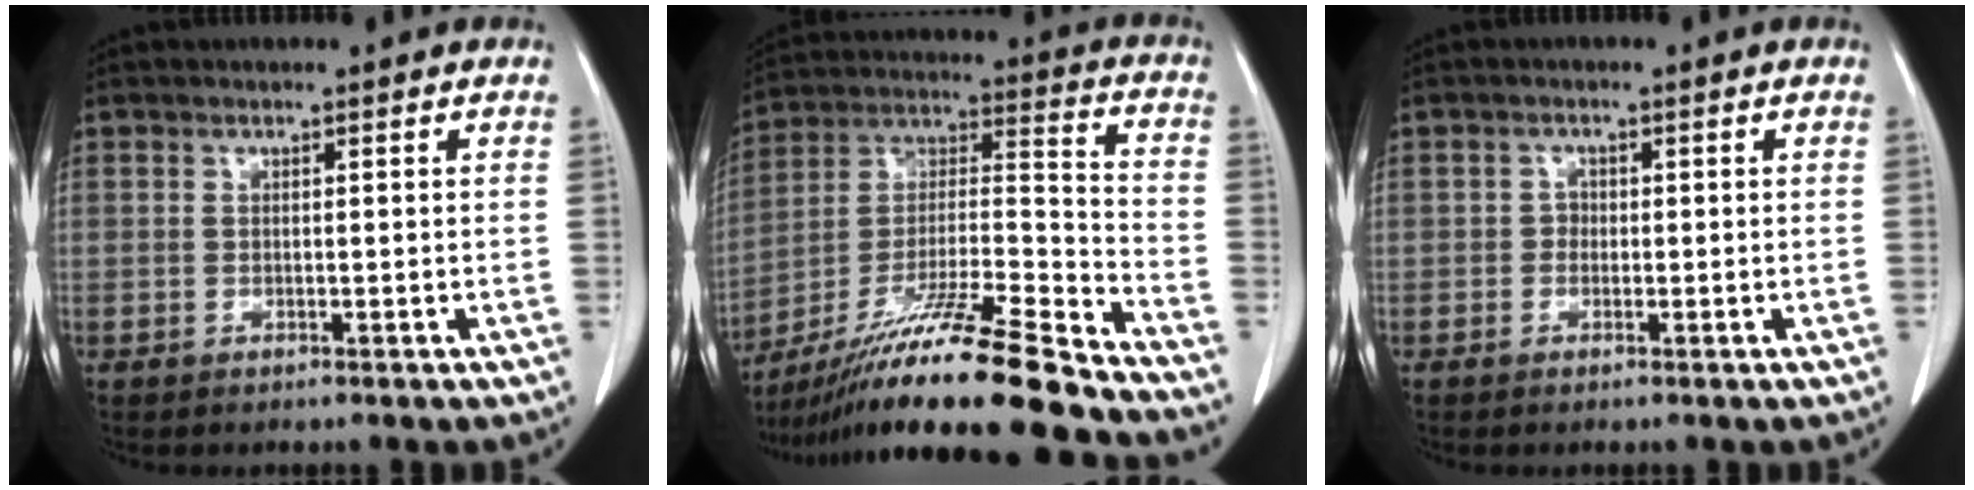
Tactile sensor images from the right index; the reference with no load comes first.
{"total": 22.7, "force": [-18.1, -0.5, 13.6], "torque": [-0.239, -0.020, -0.324]}
{"total": 1.0, "force": [-0.2, 0.9, 0.4], "torque": [-0.001, 0.005, -0.006]}